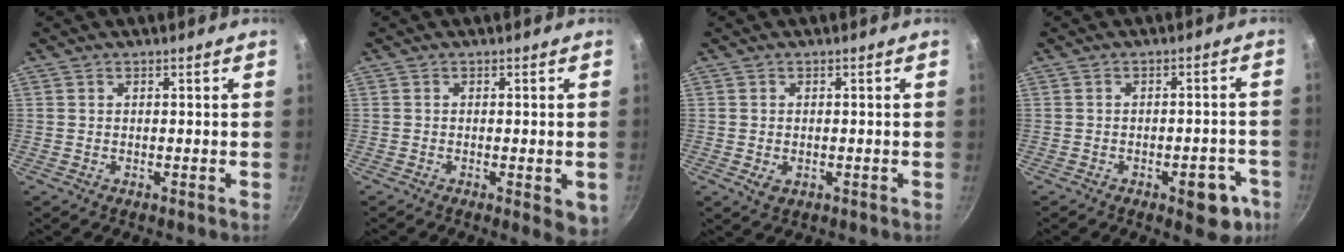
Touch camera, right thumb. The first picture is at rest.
{"total": 4.9, "force": [-1.5, 1.6, 4.3], "torque": [-0.050, -0.005, -0.019]}
{"total": 2.4, "force": [-0.5, 1.7, 1.6], "torque": [-0.028, -0.006, -0.005]}
{"total": 7.9, "force": [-3.7, 3.8, 5.9], "torque": [-0.042, 0.024, -0.037]}